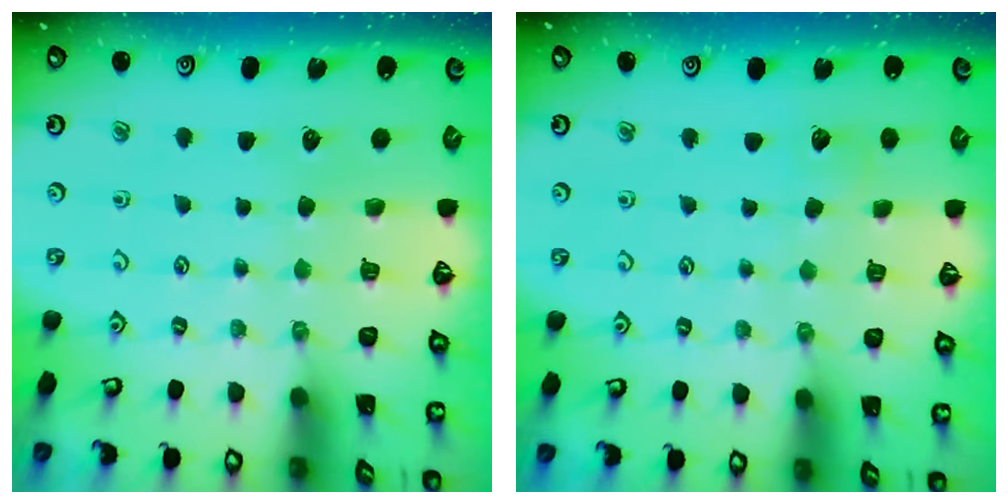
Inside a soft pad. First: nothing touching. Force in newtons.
{"total": 3.4, "press": 3.4, "slide": 0.3}